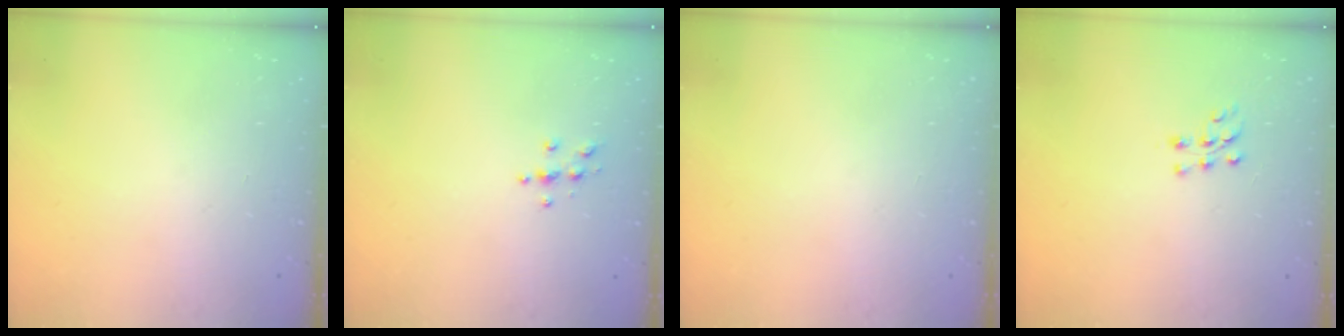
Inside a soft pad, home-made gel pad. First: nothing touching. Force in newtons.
{"total": 3.8, "press": 3.8, "slide": 0.4}
{"total": 0.0}
{"total": 6.9, "press": 6.8, "slide": 0.6}